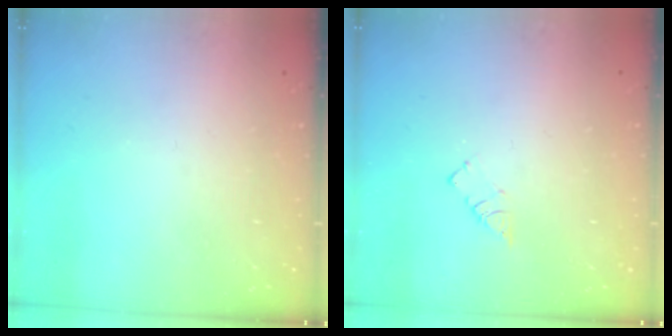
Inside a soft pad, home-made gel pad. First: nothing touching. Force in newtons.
{"total": 2.6, "press": 2.6, "slide": 0.3}